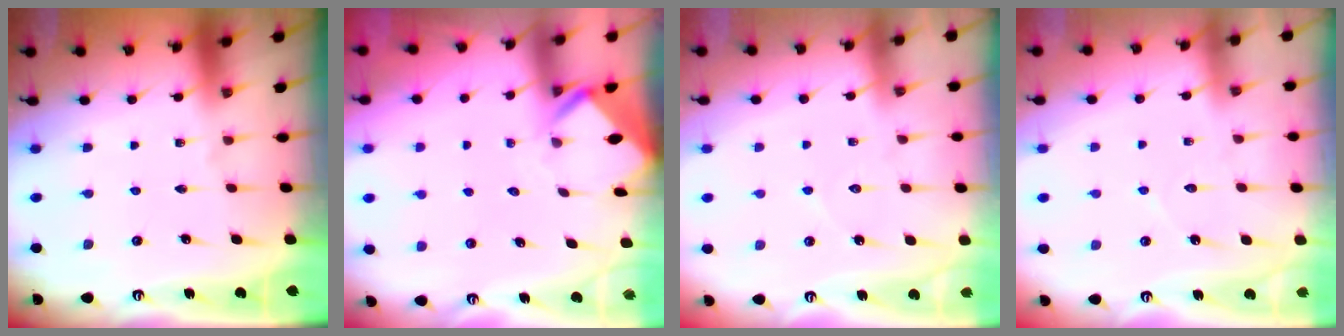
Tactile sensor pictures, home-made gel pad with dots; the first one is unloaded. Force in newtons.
{"total": 3.1, "press": 3.1, "slide": 0.3}
{"total": 5.0, "press": 4.9, "slide": 0.6}
{"total": 5.7, "press": 5.7, "slide": 0.6}